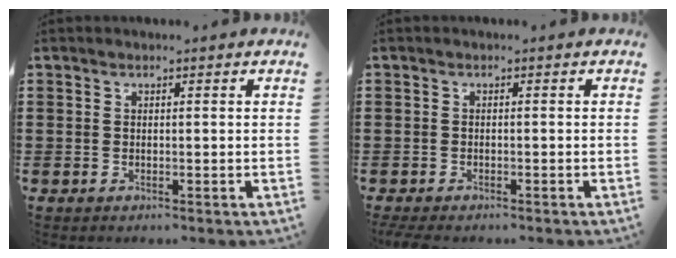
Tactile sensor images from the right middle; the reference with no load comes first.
{"total": 1.1, "force": [-1.0, 0.4, 0.2], "torque": [-0.014, -0.003, -0.022]}